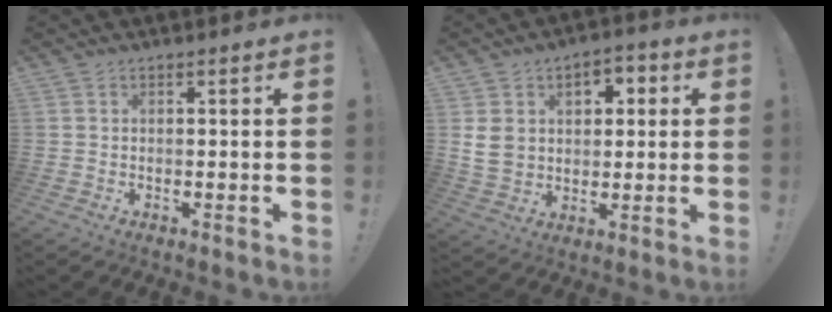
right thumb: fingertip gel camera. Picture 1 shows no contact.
{"total": 10.9, "force": [2.0, 9.1, 5.6], "torque": [-0.084, -0.001, 0.043]}